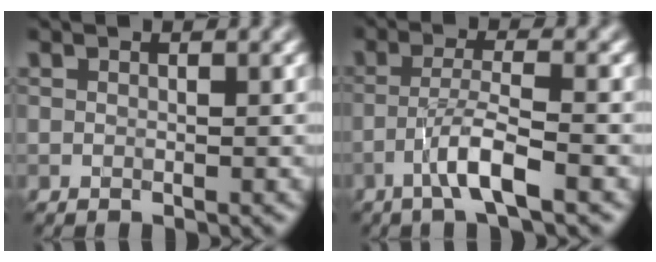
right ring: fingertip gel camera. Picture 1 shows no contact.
{"total": 3.9, "force": [-2.1, 0.2, 3.3], "torque": [-0.062, 0.016, -0.046]}